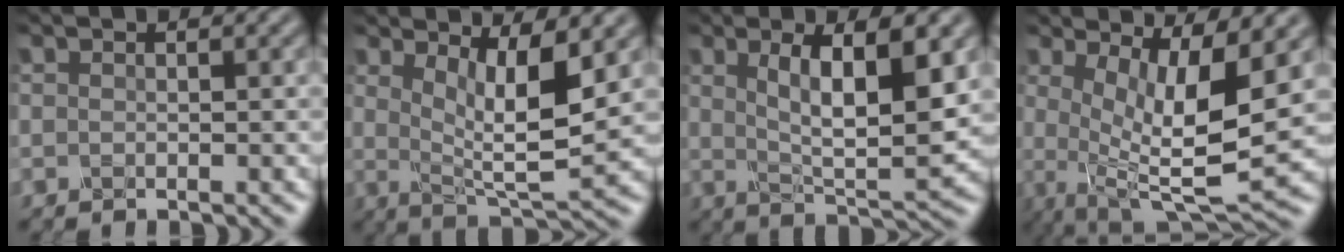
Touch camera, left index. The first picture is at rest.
{"total": 6.1, "force": [1.8, 1.6, 5.6], "torque": [-0.101, -0.016, 0.041]}
{"total": 7.8, "force": [1.8, 2.3, 7.2], "torque": [-0.120, -0.009, 0.040]}
{"total": 8.9, "force": [0.5, 2.7, 8.5], "torque": [-0.152, -0.020, 0.018]}